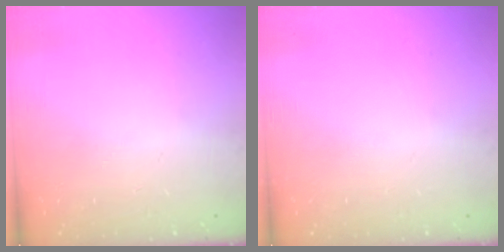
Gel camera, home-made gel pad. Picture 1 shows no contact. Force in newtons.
{"total": 0.0}